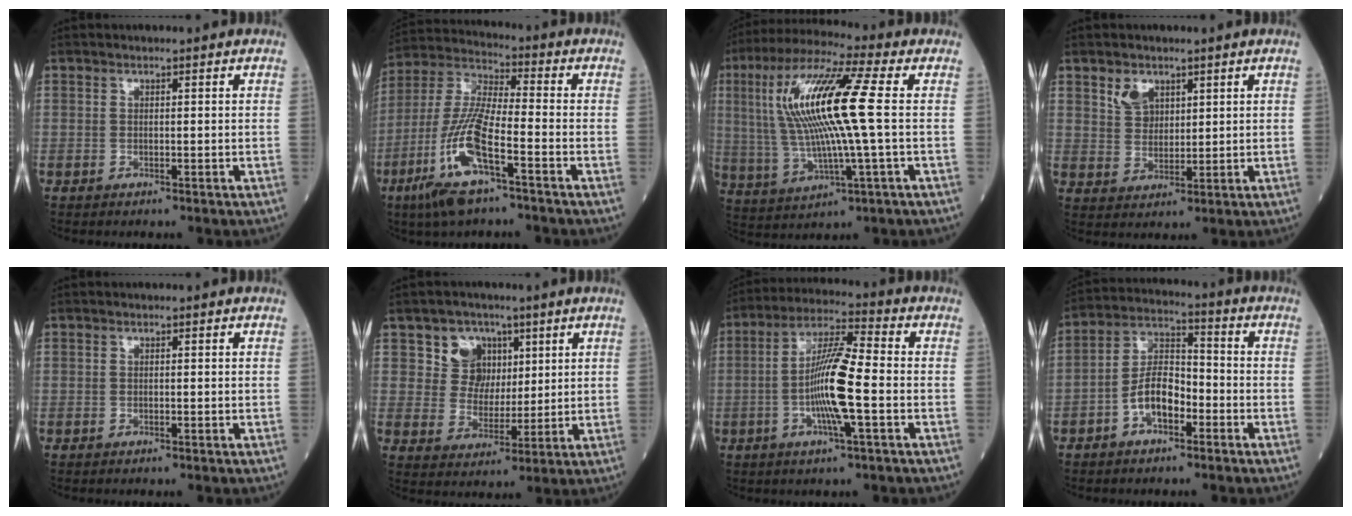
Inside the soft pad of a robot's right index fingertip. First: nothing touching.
{"total": 13.6, "force": [-6.3, 2.1, 11.9], "torque": [-0.261, -0.017, -0.121]}
{"total": 16.7, "force": [2.0, 1.0, 16.6], "torque": [-0.345, 0.017, 0.037]}
{"total": 4.0, "force": [2.4, 2.7, 1.7], "torque": [-0.038, 0.004, 0.054]}
{"total": 0.0}
{"total": 6.8, "force": [3.4, 5.8, 1.2], "torque": [-0.021, 0.015, 0.064]}
{"total": 11.1, "force": [-2.2, 0.7, 10.9], "torque": [-0.208, 0.002, -0.046]}
{"total": 7.9, "force": [-3.3, 3.6, 6.2], "torque": [-0.125, 0.021, -0.063]}